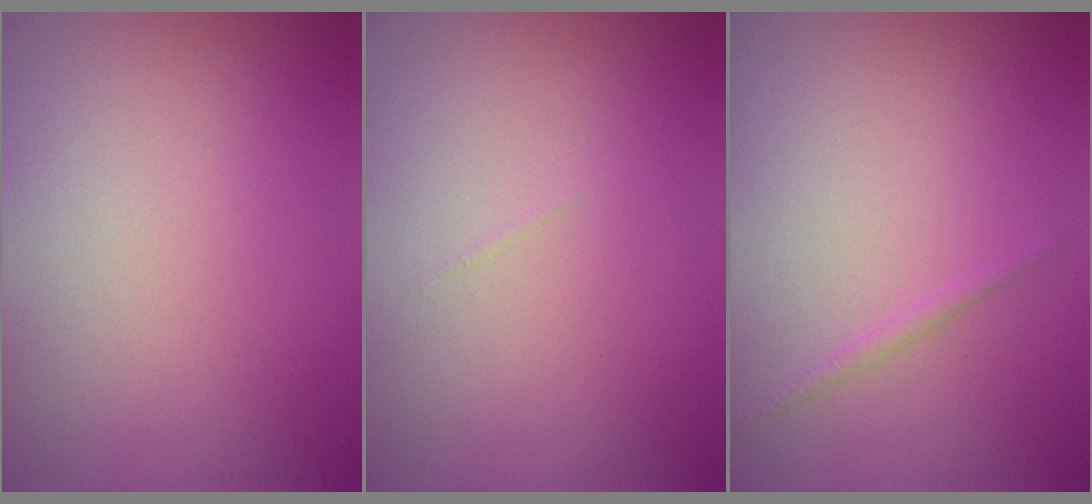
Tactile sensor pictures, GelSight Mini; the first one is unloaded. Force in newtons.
{"total": 0.0}
{"total": 0.7, "press": 0.7, "slide": 0.0}